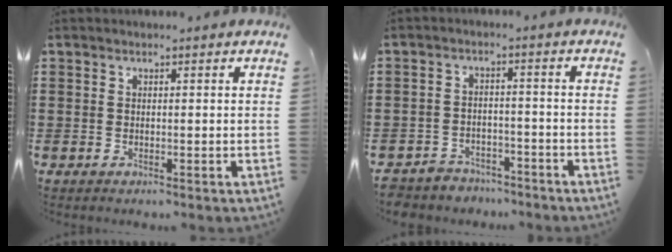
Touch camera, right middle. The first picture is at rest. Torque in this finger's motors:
{"motor_torque": [0.24, 0.11, 0.00, 0.02]}